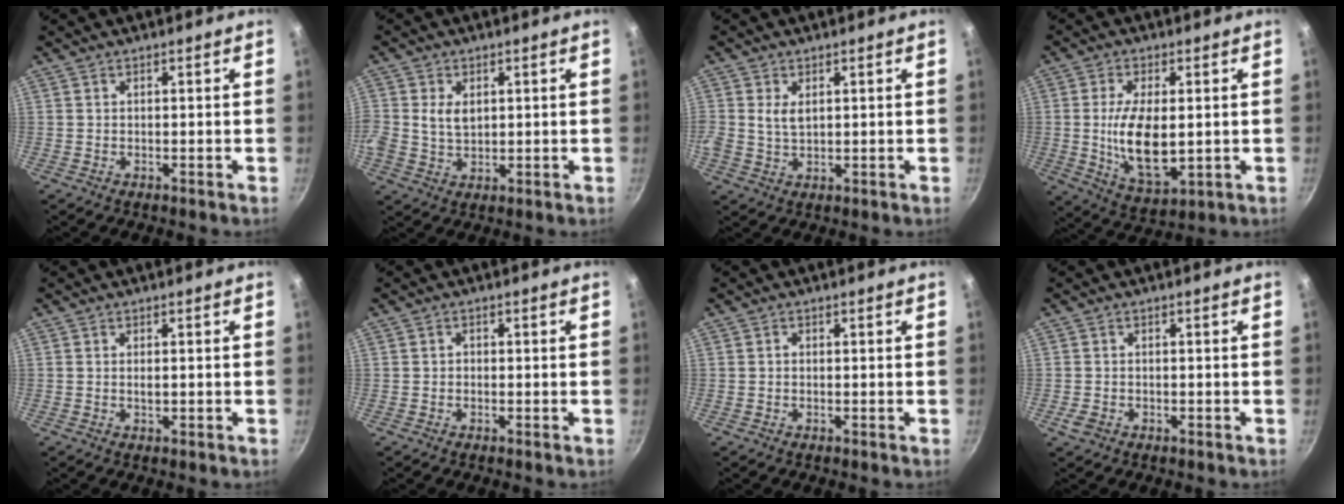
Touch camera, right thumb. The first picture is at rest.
{"total": 5.0, "force": [1.0, 3.7, 3.3], "torque": [-0.059, -0.002, 0.019]}
{"total": 3.9, "force": [1.0, 2.5, 2.8], "torque": [-0.053, -0.004, 0.022]}
{"total": 12.8, "force": [0.0, 6.0, 11.2], "torque": [-0.204, -0.013, 0.009]}
{"total": 1.1, "force": [-0.2, 0.4, 1.0], "torque": [-0.016, 0.001, -0.003]}
{"total": 0.8, "force": [-0.3, 0.7, 0.3], "torque": [-0.005, 0.003, -0.007]}
{"total": 0.5, "force": [-0.1, 0.4, 0.2], "torque": [-0.002, 0.003, -0.003]}
{"total": 2.4, "force": [-1.0, 1.7, 1.3], "torque": [-0.025, 0.003, -0.018]}